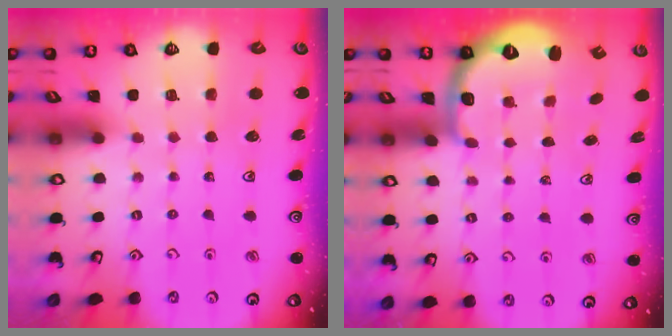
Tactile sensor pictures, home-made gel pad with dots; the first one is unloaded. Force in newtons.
{"total": 2.7, "press": 1.6, "slide": 2.2}